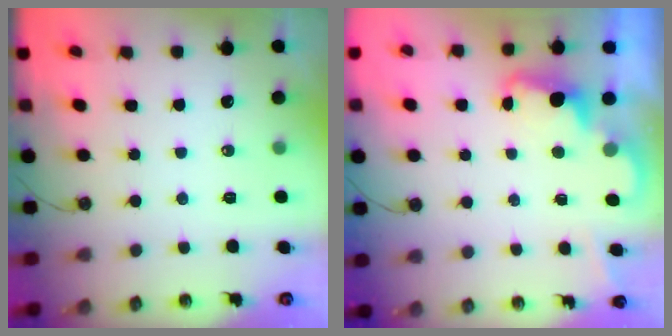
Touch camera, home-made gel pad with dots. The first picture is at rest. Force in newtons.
{"total": 2.3, "press": 2.3, "slide": 0.5}